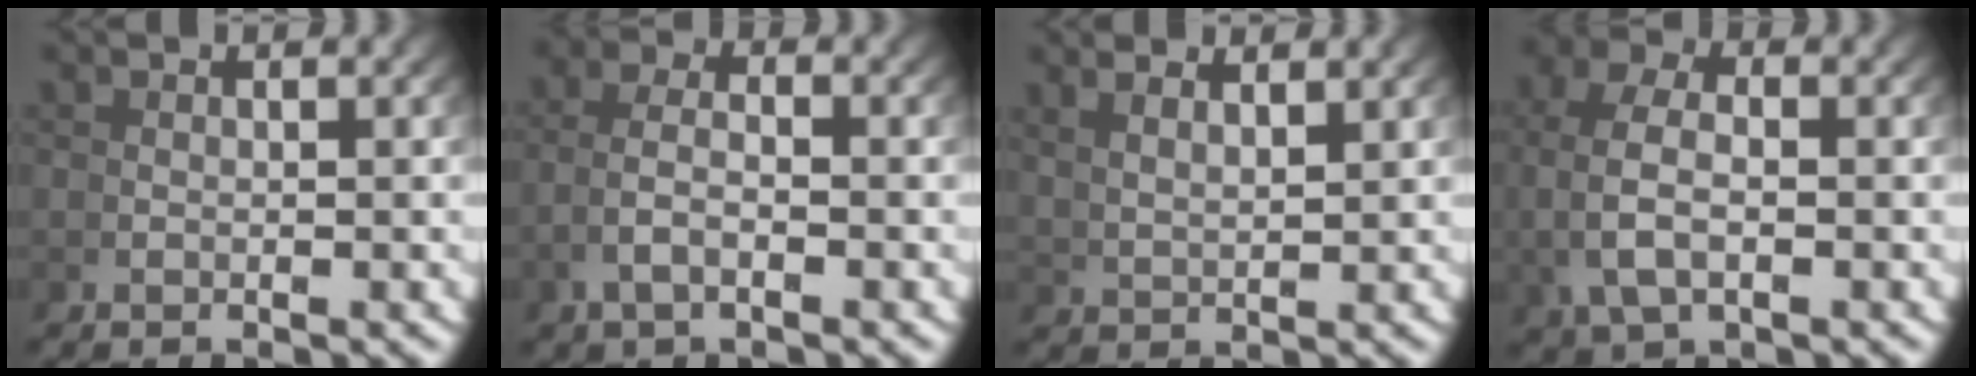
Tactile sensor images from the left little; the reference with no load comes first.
{"total": 2.5, "force": [-0.4, 1.0, 2.2], "torque": [-0.052, -0.010, -0.001]}
{"total": 3.1, "force": [2.8, -0.1, 1.3], "torque": [-0.012, 0.006, 0.057]}
{"total": 3.3, "force": [0.5, 1.6, 2.9], "torque": [-0.072, -0.003, 0.016]}